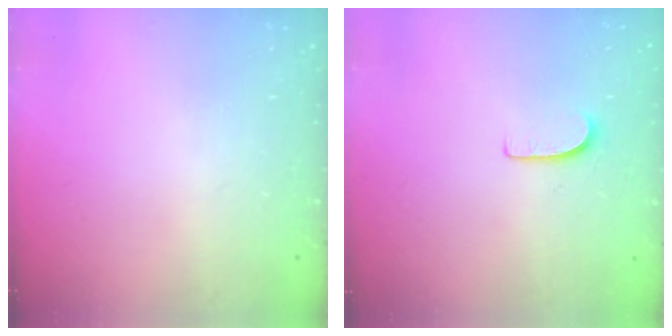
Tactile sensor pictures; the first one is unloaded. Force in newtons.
{"total": 5.1, "press": 5.1, "slide": 0.5}